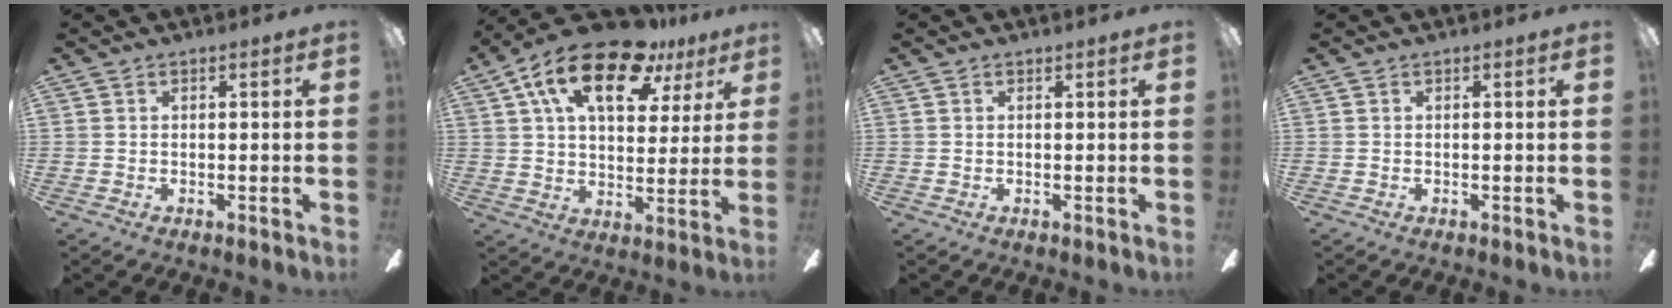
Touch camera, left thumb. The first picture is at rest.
{"total": 18.8, "force": [10.5, 8.9, 12.9], "torque": [-0.221, -0.034, 0.179]}
{"total": 0.0}
{"total": 0.0}